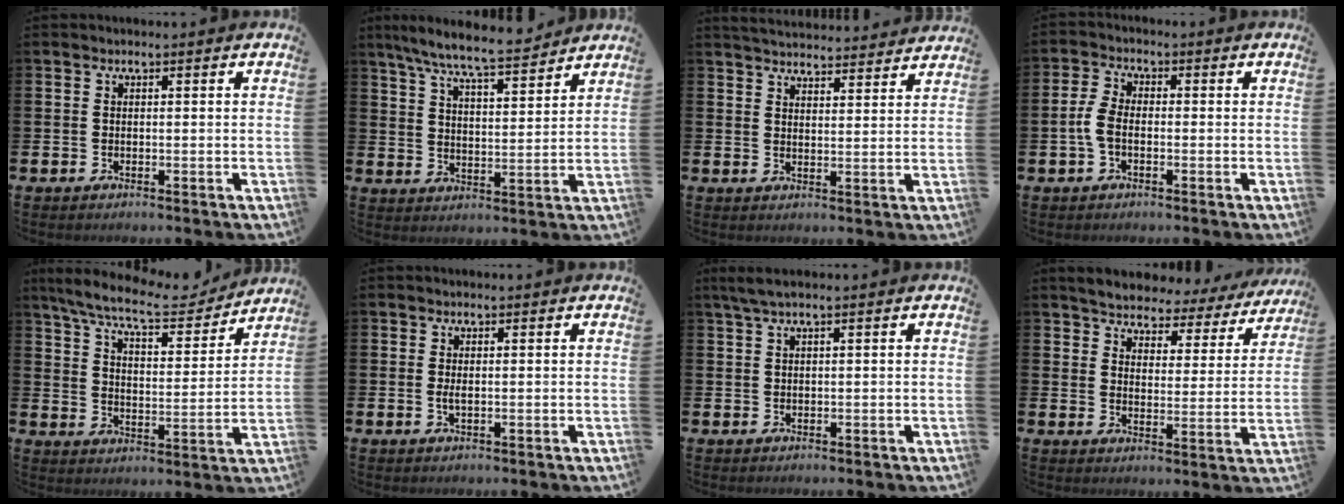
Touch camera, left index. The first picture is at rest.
{"total": 8.4, "force": [7.8, 0.5, 3.2], "torque": [-0.093, -0.041, 0.140]}
{"total": 4.7, "force": [4.7, 0.4, 0.1], "torque": [-0.008, -0.033, 0.083]}
{"total": 3.8, "force": [-0.9, 2.2, 3.1], "torque": [-0.063, 0.006, -0.017]}
{"total": 9.5, "force": [8.5, 1.6, 3.9], "torque": [-0.107, -0.048, 0.147]}
{"total": 1.1, "force": [0.0, 0.2, 1.0], "torque": [-0.019, 0.000, 0.000]}
{"total": 2.0, "force": [1.2, 0.0, 1.6], "torque": [-0.040, 0.005, 0.023]}
{"total": 4.0, "force": [3.9, 1.0, 0.3], "torque": [-0.037, -0.032, 0.060]}